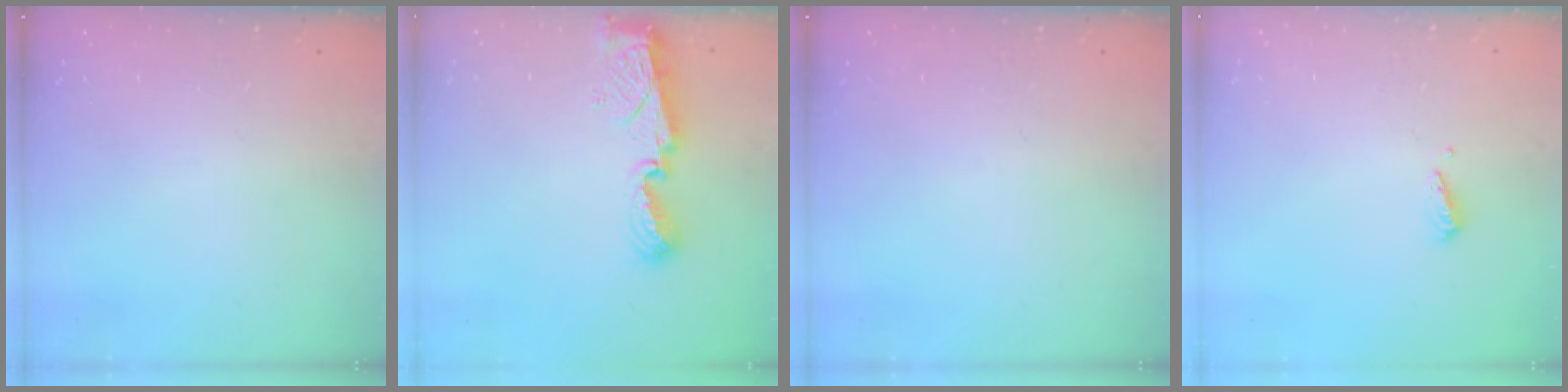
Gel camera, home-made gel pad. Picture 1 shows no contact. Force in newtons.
{"total": 8.1, "press": 8.1, "slide": 0.9}
{"total": 0.0}
{"total": 2.9, "press": 2.9, "slide": 0.4}